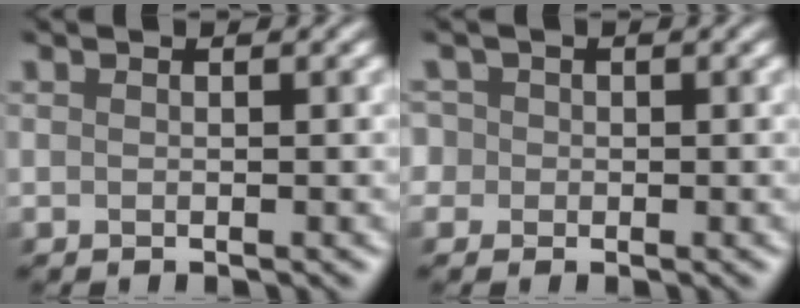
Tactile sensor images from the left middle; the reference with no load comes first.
{"total": 2.4, "force": [-0.2, 2.4, 0.0], "torque": [0.013, 0.026, -0.028]}